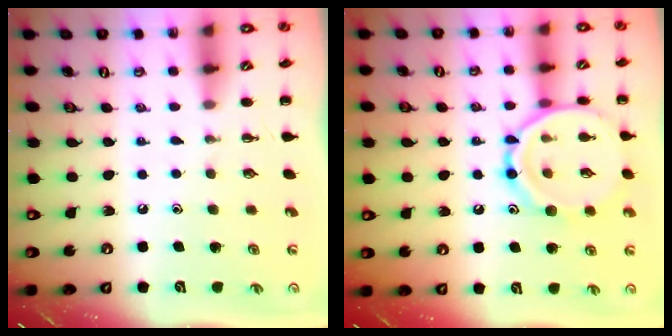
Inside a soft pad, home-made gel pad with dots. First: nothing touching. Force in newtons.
{"total": 14.3, "press": 14.2, "slide": 0.8}